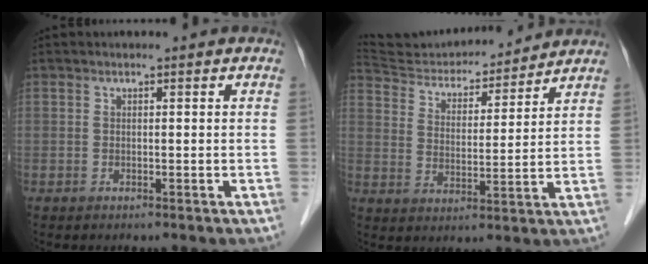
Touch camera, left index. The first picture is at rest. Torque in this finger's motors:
{"motor_torque": [-0.61, -1.11, 0.07, 0.00]}